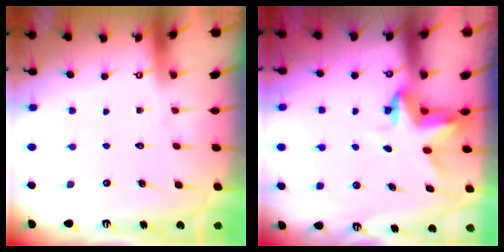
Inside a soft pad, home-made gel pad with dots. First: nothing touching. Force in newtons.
{"total": 3.4, "press": 3.4, "slide": 0.2}